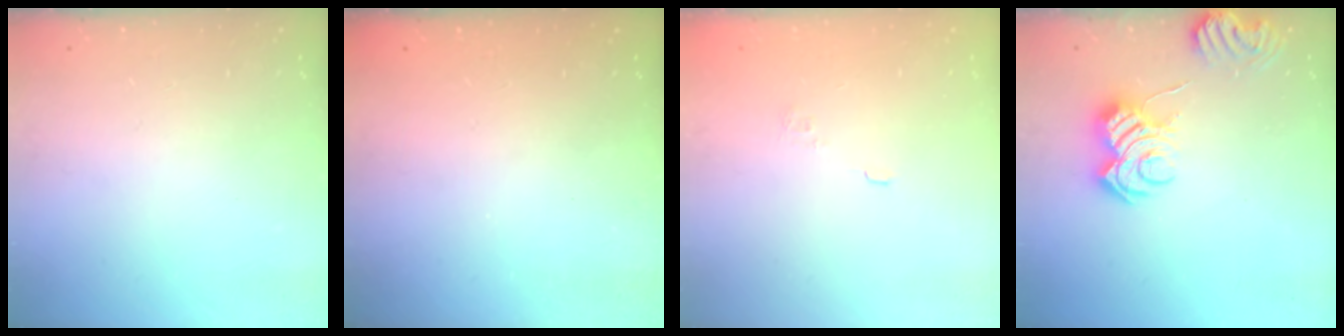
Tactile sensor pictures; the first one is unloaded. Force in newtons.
{"total": 2.3, "press": 2.2, "slide": 0.8}
{"total": 1.5, "press": 0.9, "slide": 1.3}
{"total": 8.5, "press": 8.5, "slide": 0.9}